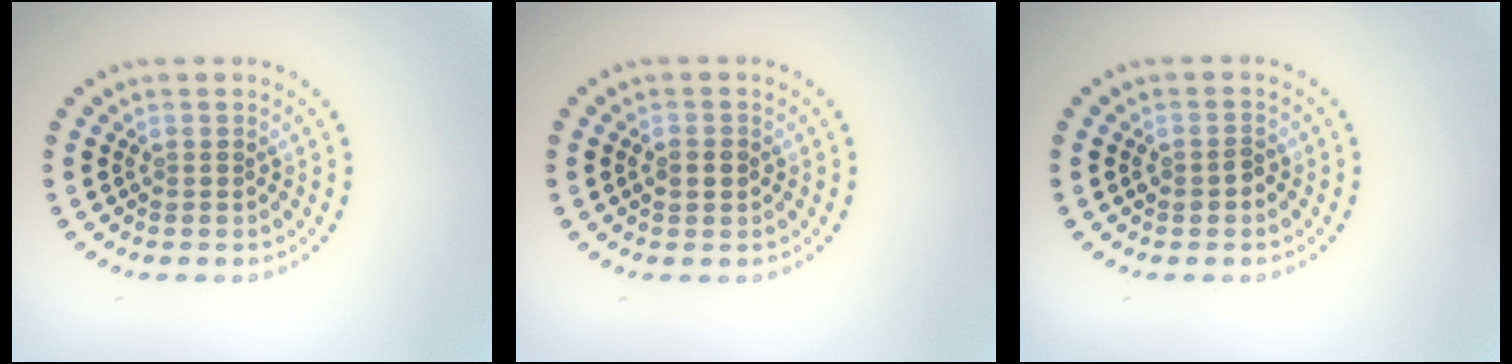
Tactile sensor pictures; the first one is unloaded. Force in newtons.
{"total": 1.8, "press": 1.8, "slide": 0.1}
{"total": 1.1, "press": 1.1, "slide": 0.2}